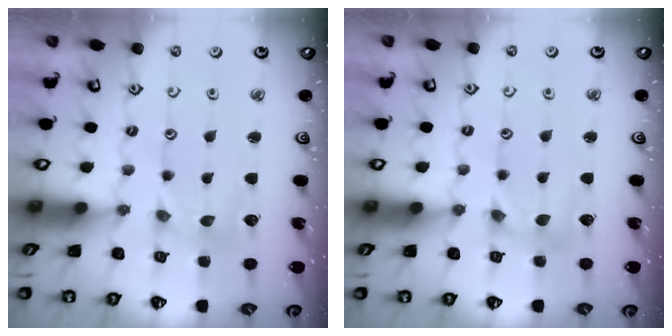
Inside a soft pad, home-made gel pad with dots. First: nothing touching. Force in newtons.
{"total": 0.8, "press": 0.8, "slide": 0.1}